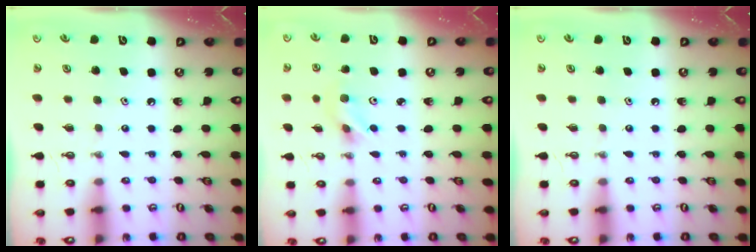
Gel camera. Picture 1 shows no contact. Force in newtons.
{"total": 3.6, "press": 2.8, "slide": 2.3}
{"total": 0.0}